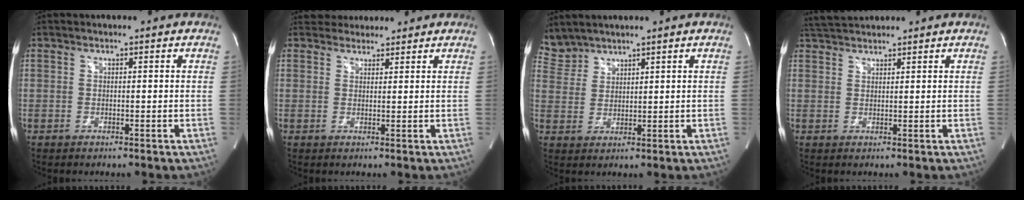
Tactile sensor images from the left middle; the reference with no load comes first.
{"total": 3.6, "force": [3.4, 1.3, -0.1], "torque": [0.004, 0.020, 0.052]}
{"total": 4.1, "force": [4.0, 0.8, -0.4], "torque": [-0.004, 0.014, 0.093]}
{"total": 4.1, "force": [3.9, 0.5, 1.0], "torque": [-0.026, 0.030, 0.076]}